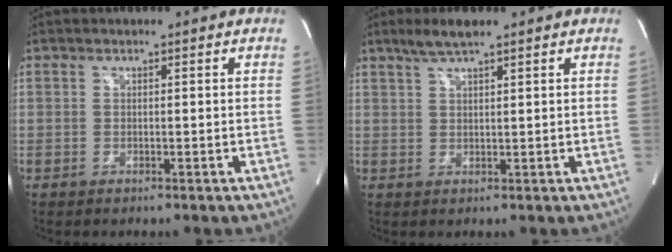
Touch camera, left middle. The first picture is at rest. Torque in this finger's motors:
{"motor_torque": [0.44, 0.04, -0.04, 0.04]}